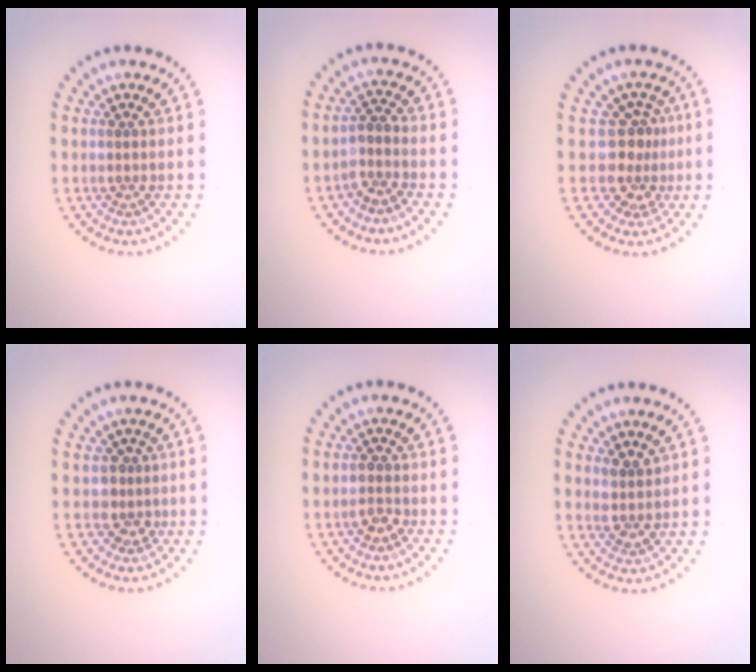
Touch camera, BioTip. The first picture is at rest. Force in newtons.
{"total": 1.9, "press": 1.4, "slide": 1.2}
{"total": 3.0, "press": 2.1, "slide": 2.1}
{"total": 1.8, "press": 1.3, "slide": 1.2}
{"total": 1.5, "press": 1.5, "slide": 0.3}
{"total": 2.1, "press": 1.8, "slide": 1.1}